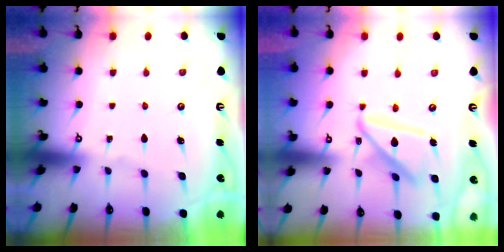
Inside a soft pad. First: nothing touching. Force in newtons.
{"total": 13.8, "press": 13.7, "slide": 1.3}